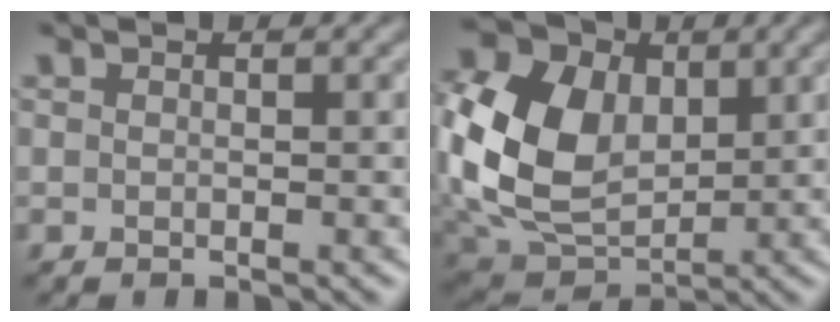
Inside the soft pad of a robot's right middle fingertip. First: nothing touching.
{"total": 13.2, "force": [1.8, 9.8, 8.8], "torque": [-0.214, 0.009, 0.035]}